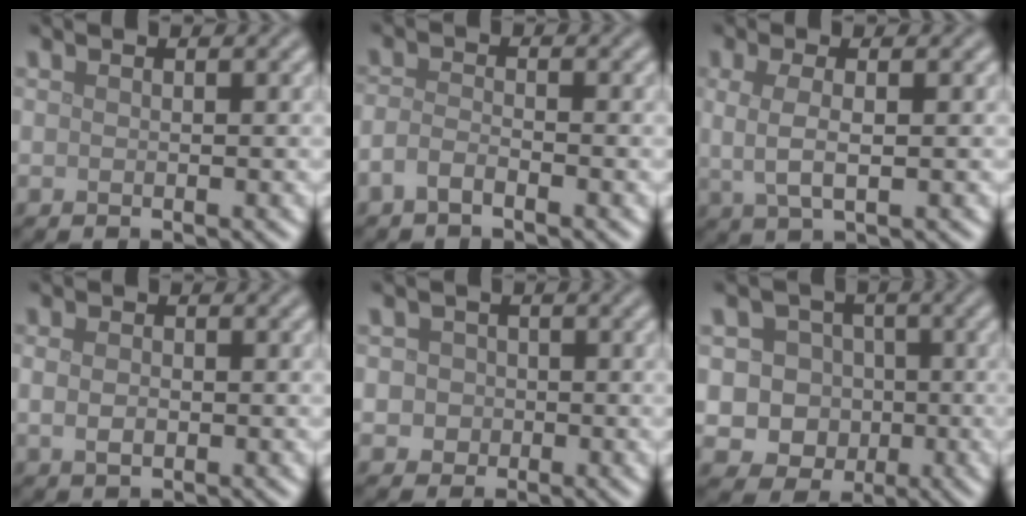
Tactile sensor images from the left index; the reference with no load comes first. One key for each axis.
{"total": 1.7, "fx": -1.2, "fy": 0.5, "fz": 1.1, "tx": -0.026, "ty": 0.002, "tz": -0.029}
{"total": 2.7, "fx": 0.1, "fy": 0.9, "fz": 2.6, "tx": -0.056, "ty": -0.002, "tz": 0.002}
{"total": 1.8, "fx": 0.0, "fy": 1.2, "fz": 1.3, "tx": -0.027, "ty": 0.000, "tz": 0.001}
{"total": 2.9, "fx": 0.1, "fy": 2.7, "fz": 1.0, "tx": 0.004, "ty": 0.013, "tz": -0.016}
{"total": 6.2, "fx": -0.8, "fy": 5.7, "fz": 2.1, "tx": -0.020, "ty": 0.011, "tz": -0.038}